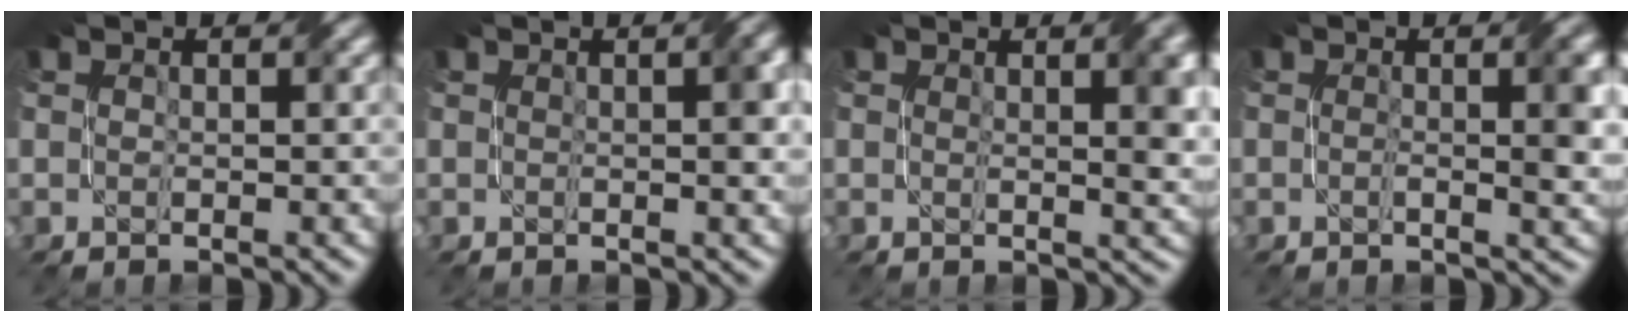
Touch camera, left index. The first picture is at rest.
{"total": 2.0, "force": [0.3, 0.5, 1.9], "torque": [-0.022, 0.004, 0.006]}
{"total": 3.7, "force": [1.1, 1.0, 3.4], "torque": [-0.038, 0.002, 0.017]}
{"total": 3.9, "force": [0.2, 1.0, 3.7], "torque": [-0.048, 0.003, 0.001]}